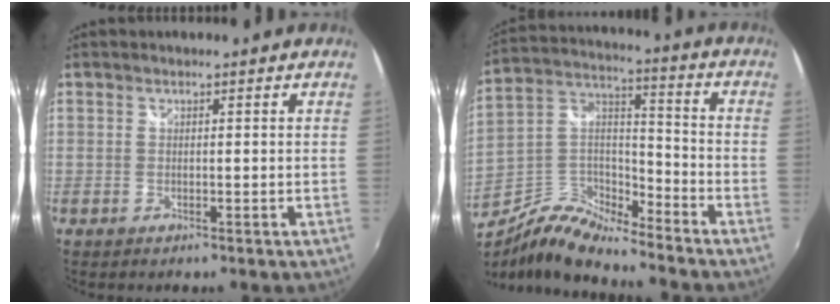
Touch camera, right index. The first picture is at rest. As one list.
[{"total": 11.7, "force": [-9.6, 2.9, 6.1], "torque": [-0.139, 0.017, -0.194]}]